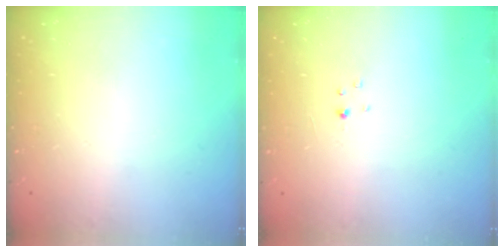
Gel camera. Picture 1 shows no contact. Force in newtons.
{"total": 1.1, "press": 1.1, "slide": 0.2}